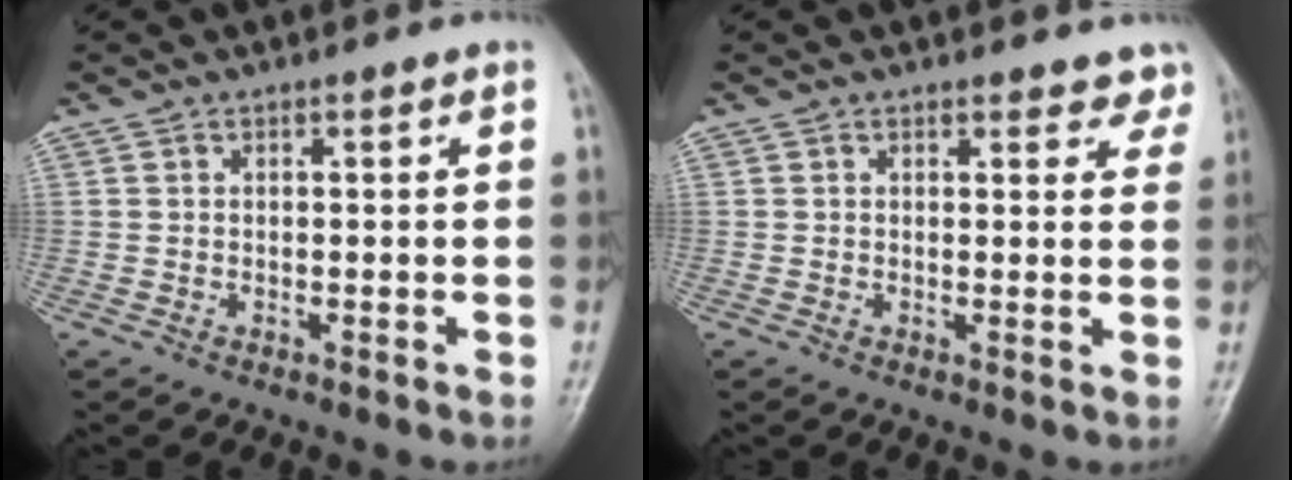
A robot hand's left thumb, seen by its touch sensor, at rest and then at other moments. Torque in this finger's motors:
{"motor_torque": [-0.01, 0.09, -0.32, -0.19, 0.03]}